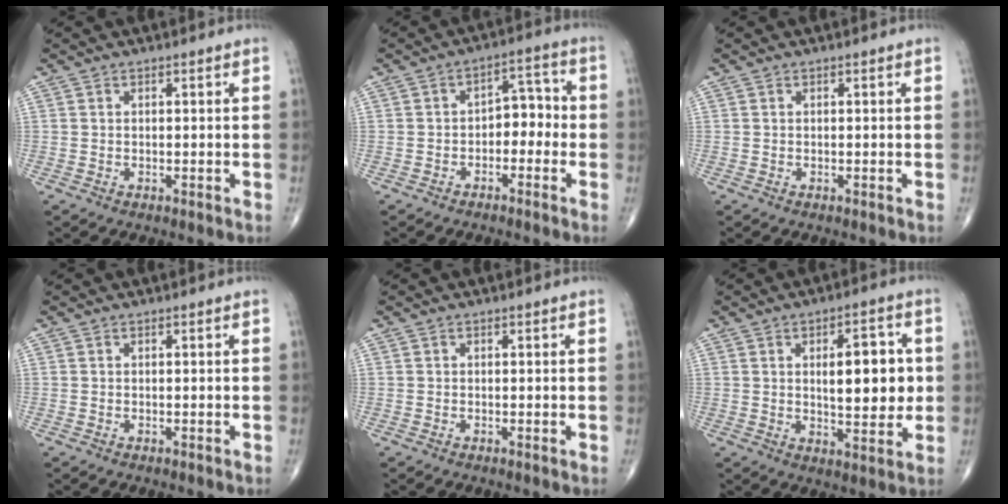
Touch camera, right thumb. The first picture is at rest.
{"total": 6.1, "force": [-1.6, 3.9, 4.4], "torque": [-0.036, 0.036, -0.035]}
{"total": 0.0}
{"total": 0.0}
{"total": 0.0}
{"total": 11.2, "force": [1.3, 4.9, 10.0], "torque": [-0.115, -0.007, 0.022]}